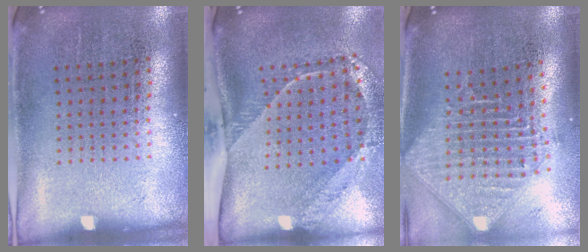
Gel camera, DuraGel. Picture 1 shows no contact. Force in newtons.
{"total": 2.7, "press": 1.8, "slide": 2.0}
{"total": 2.4, "press": 1.8, "slide": 1.5}